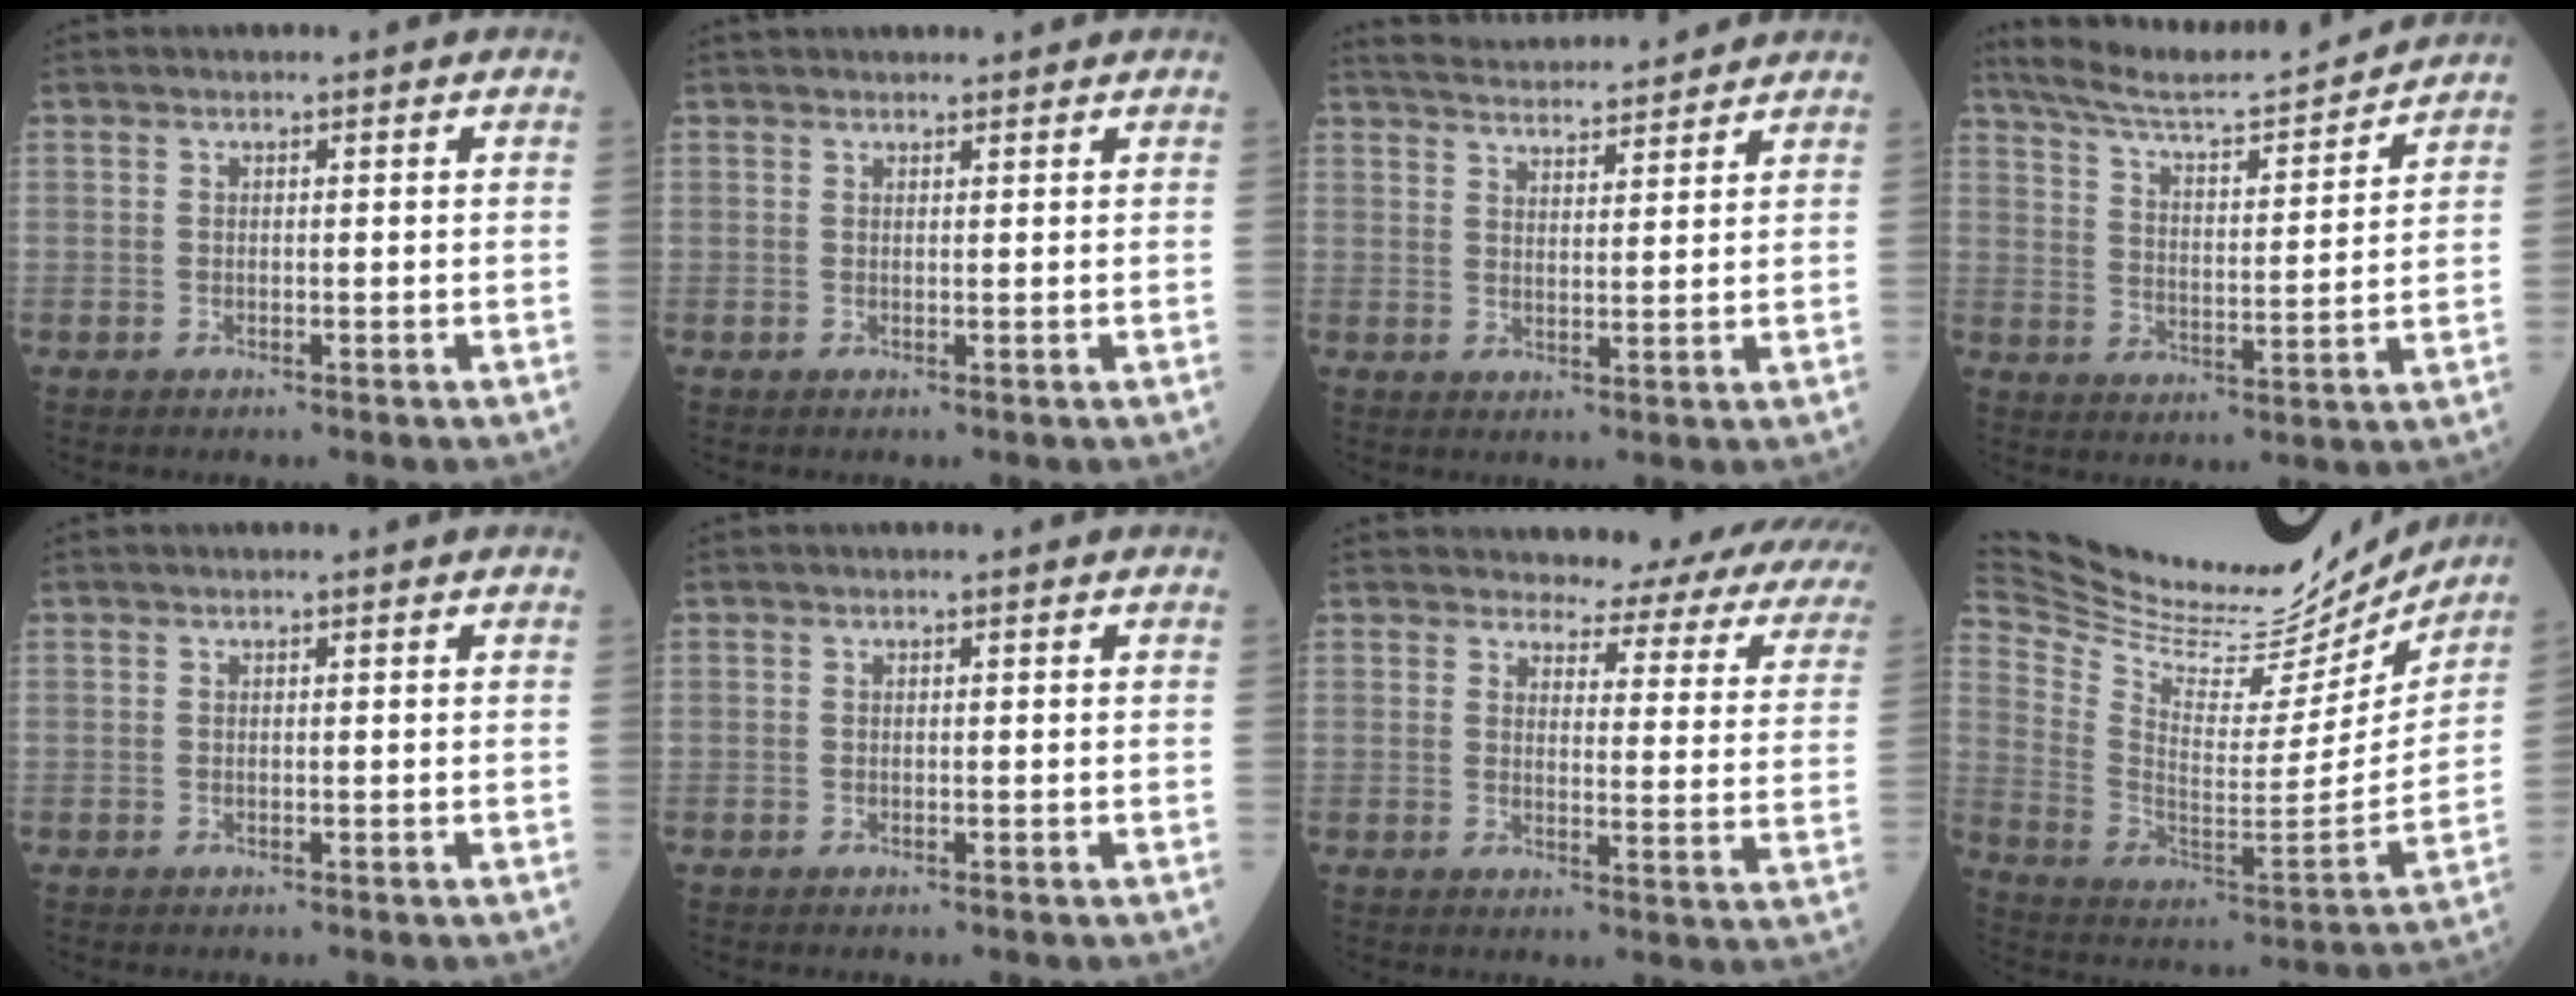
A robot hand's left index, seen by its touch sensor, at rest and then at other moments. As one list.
[{"total": 4.1, "force": [3.9, 0.7, 1.1], "torque": [-0.010, 0.031, 0.051]}, {"total": 12.1, "force": [11.6, 1.4, 3.4], "torque": [-0.060, 0.021, 0.173]}, {"total": 15.6, "force": [14.8, 0.2, 5.2], "torque": [-0.097, 0.001, 0.230]}, {"total": 0.0}, {"total": 0.0}, {"total": 16.1, "force": [14.7, 3.3, 5.8], "torque": [-0.046, -0.069, 0.137]}, {"total": 30.4, "force": [27.1, 7.8, 11.4], "torque": [-0.216, -0.041, 0.396]}]